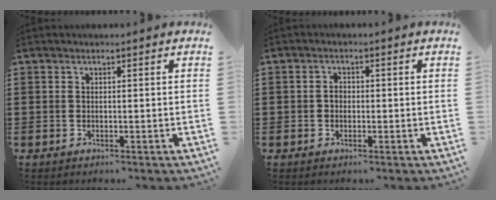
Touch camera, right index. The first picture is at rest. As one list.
[{"total": 1.4, "force": [-0.2, 1.0, 0.9], "torque": [-0.018, 0.004, -0.006]}]